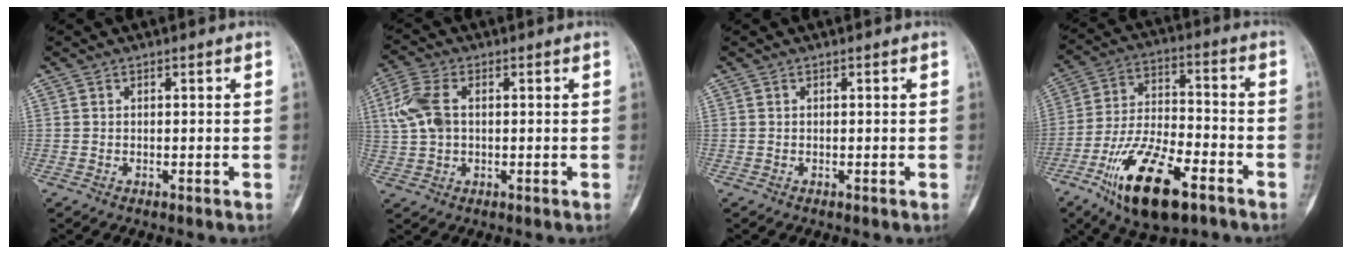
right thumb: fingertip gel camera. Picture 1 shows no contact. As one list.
[{"total": 7.5, "force": [1.2, 4.7, 5.8], "torque": [-0.139, 0.012, 0.024]}, {"total": 0.0}, {"total": 18.3, "force": [-9.7, 7.4, 13.6], "torque": [-0.243, 0.049, -0.165]}]